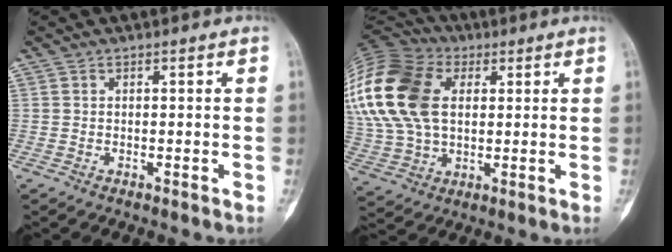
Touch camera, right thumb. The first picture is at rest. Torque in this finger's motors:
{"motor_torque": [-1.10, 2.41, 2.21, 0.34, 0.83]}